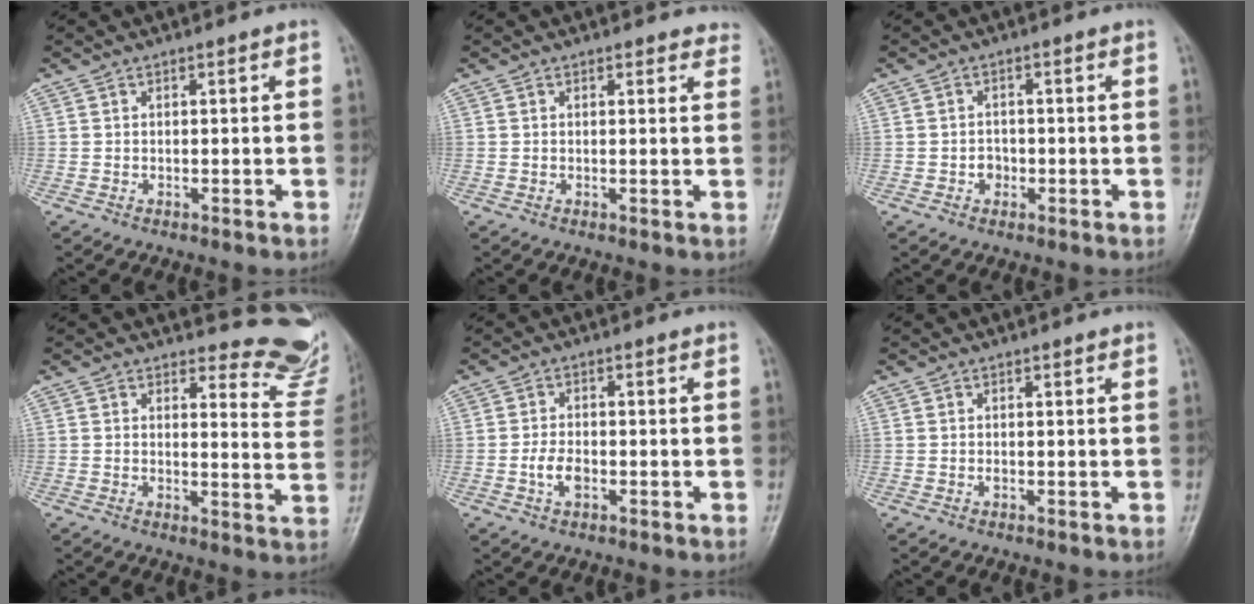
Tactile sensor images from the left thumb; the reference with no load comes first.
{"total": 2.9, "force": [2.6, 1.2, 0.6], "torque": [0.017, -0.011, 0.014]}
{"total": 2.1, "force": [-0.6, 1.8, 0.8], "torque": [-0.001, 0.006, -0.012]}
{"total": 11.5, "force": [11.2, 2.7, -0.1], "torque": [0.046, -0.130, 0.093]}
{"total": 3.4, "force": [-1.0, 2.0, 2.6], "torque": [-0.049, 0.006, -0.020]}
{"total": 0.7, "force": [0.3, 0.4, 0.5], "torque": [-0.007, 0.001, 0.001]}